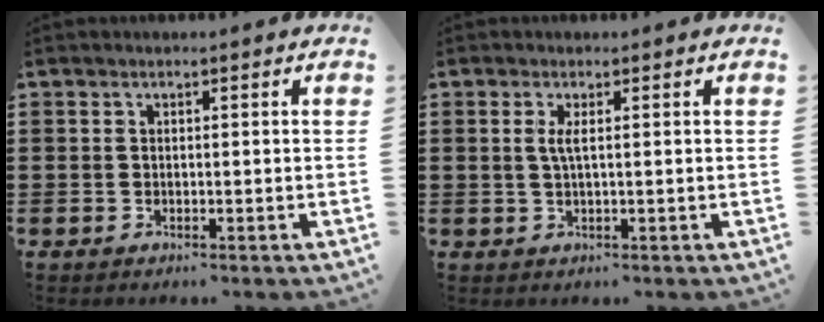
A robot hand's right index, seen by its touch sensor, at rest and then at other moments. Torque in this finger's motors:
{"motor_torque": [0.42, -0.05, 0.27, 0.07]}